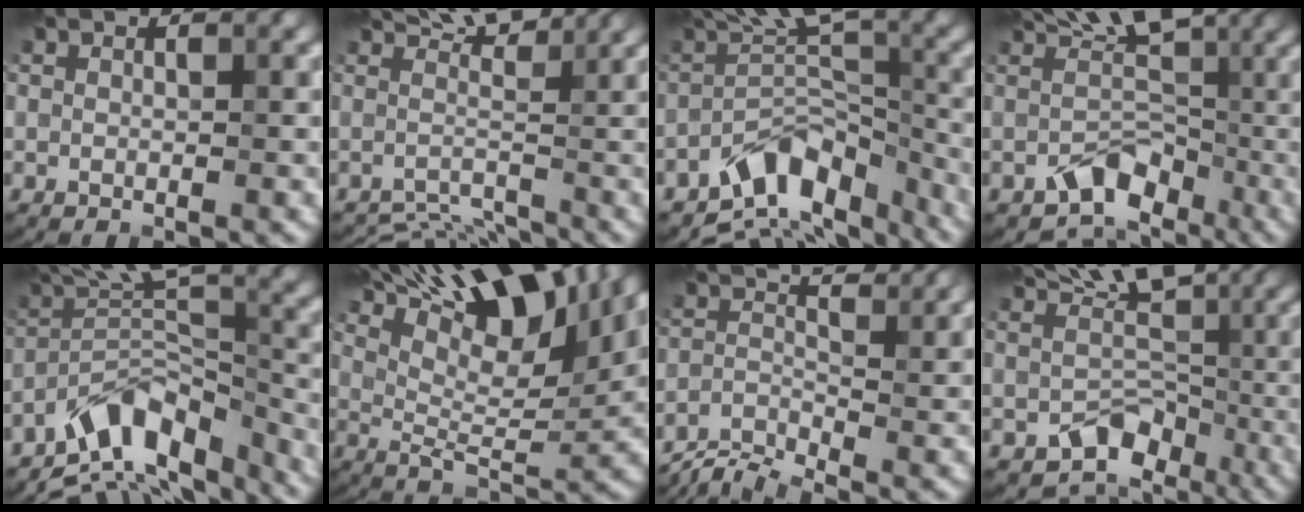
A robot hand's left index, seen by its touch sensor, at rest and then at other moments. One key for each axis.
{"total": 3.4, "fx": 0.4, "fy": 1.3, "fz": 3.1, "tx": -0.040, "ty": 0.001, "tz": 0.000}
{"total": 7.8, "fx": -5.3, "fy": 3.3, "fz": 4.6, "tx": -0.050, "ty": 0.005, "tz": -0.098}
{"total": 5.5, "fx": -1.2, "fy": 3.9, "fz": 3.8, "tx": -0.032, "ty": -0.001, "tz": -0.026}
{"total": 9.4, "fx": -6.8, "fy": 3.2, "fz": 5.7, "tx": -0.076, "ty": 0.009, "tz": -0.134}
{"total": 13.7, "fx": 8.9, "fy": 3.7, "fz": 9.8, "tx": -0.155, "ty": 0.025, "tz": 0.142}
{"total": 3.3, "fx": -2.4, "fy": 0.9, "fz": 2.1, "tx": -0.043, "ty": 0.000, "tz": -0.061}
{"total": 6.0, "fx": 0.4, "fy": 4.6, "fz": 3.8, "tx": -0.042, "ty": -0.018, "tz": 0.001}